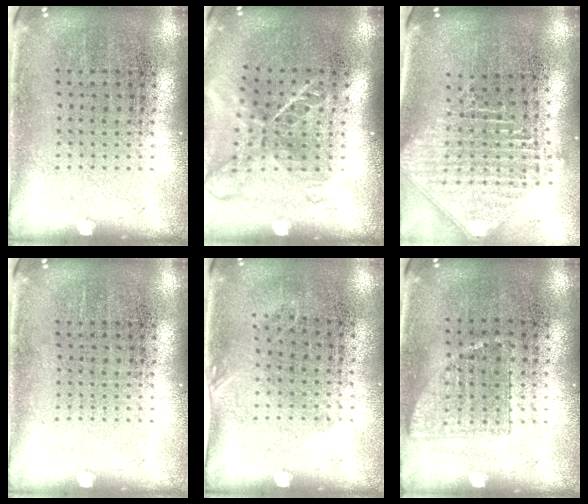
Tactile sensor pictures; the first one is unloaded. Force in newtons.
{"total": 1.9, "press": 1.4, "slide": 1.3}
{"total": 2.5, "press": 2.0, "slide": 1.6}
{"total": 0.0}
{"total": 0.8, "press": 0.6, "slide": 0.5}
{"total": 0.7, "press": 0.7, "slide": 0.2}